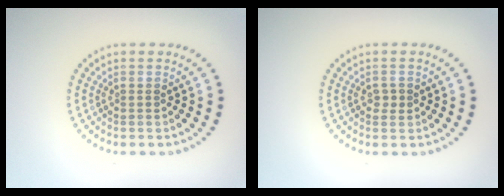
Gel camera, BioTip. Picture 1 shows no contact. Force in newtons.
{"total": 1.1, "press": 1.1, "slide": 0.2}